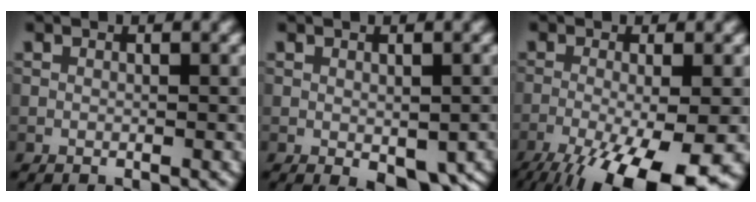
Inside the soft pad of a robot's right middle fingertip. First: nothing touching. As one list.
[{"total": 4.5, "force": [-1.7, 2.2, 3.5], "torque": [-0.051, -0.019, -0.012]}, {"total": 12.2, "force": [-6.6, 3.4, 9.6], "torque": [-0.162, -0.023, -0.107]}]